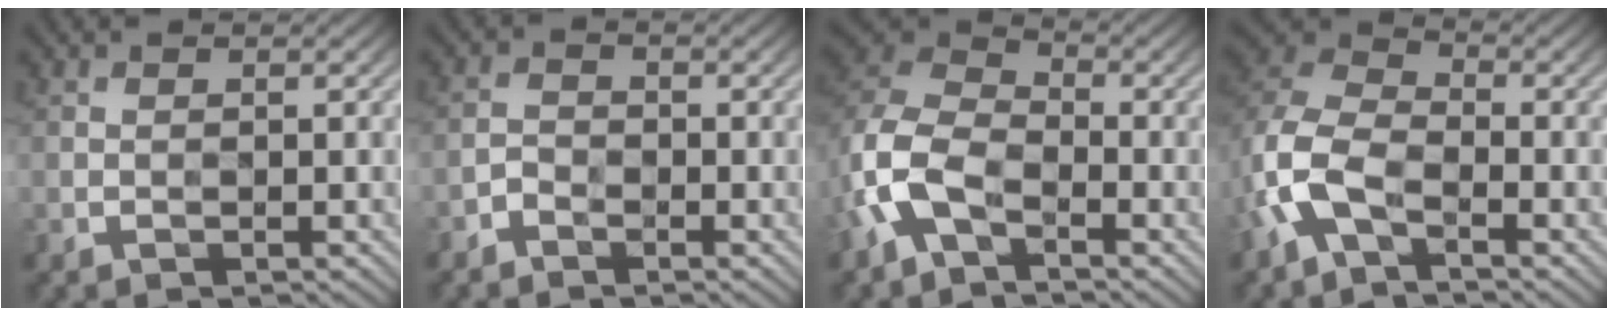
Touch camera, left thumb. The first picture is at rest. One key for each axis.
{"total": 2.3, "fx": -2.0, "fy": 1.1, "fz": 0.4, "tx": -0.006, "ty": 0.003, "tz": -0.045}
{"total": 10.1, "fx": -3.8, "fy": 6.4, "fz": 6.9, "tx": -0.172, "ty": 0.004, "tz": -0.092}
{"total": 9.0, "fx": -3.5, "fy": 5.4, "fz": 6.3, "tx": -0.158, "ty": 0.006, "tz": -0.088}